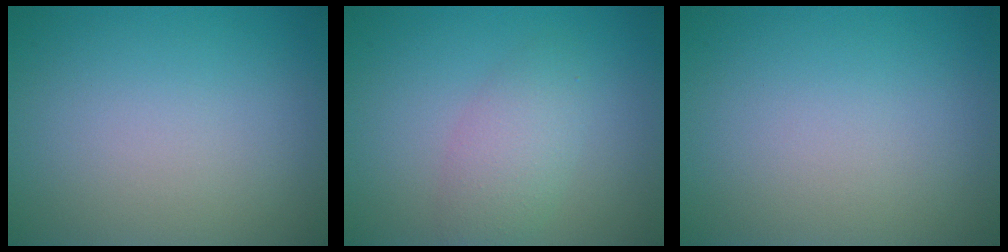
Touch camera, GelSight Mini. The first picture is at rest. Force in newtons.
{"total": 2.9, "press": 2.9, "slide": 0.1}
{"total": 0.0}